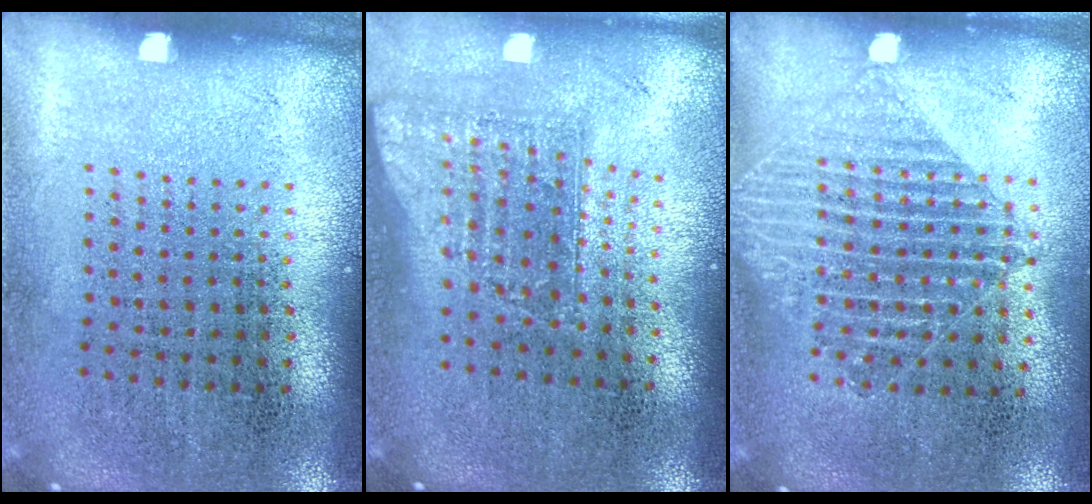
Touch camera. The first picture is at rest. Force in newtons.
{"total": 1.6, "press": 1.3, "slide": 1.0}
{"total": 1.4, "press": 1.2, "slide": 0.8}